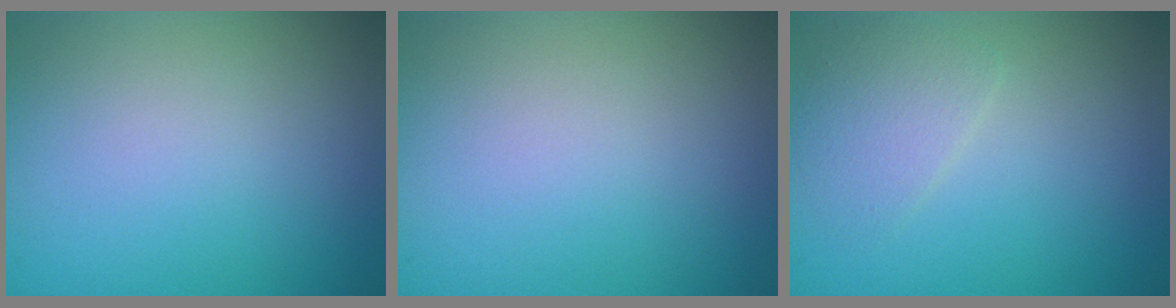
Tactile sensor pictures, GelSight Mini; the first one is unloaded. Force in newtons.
{"total": 0.0}
{"total": 2.1, "press": 2.1, "slide": 0.0}